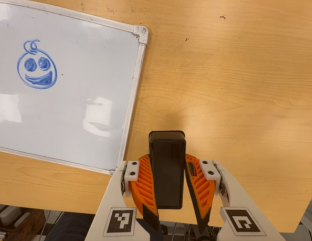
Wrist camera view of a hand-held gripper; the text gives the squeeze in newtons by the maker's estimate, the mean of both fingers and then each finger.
{"total": 10.8, "left": 8.6, "right": 12.9}